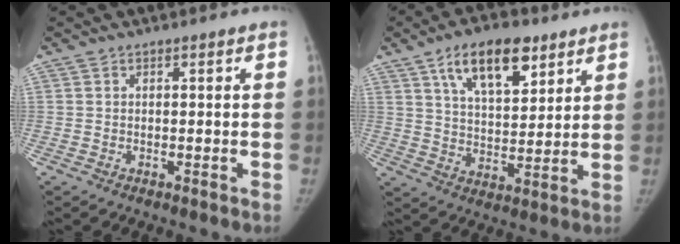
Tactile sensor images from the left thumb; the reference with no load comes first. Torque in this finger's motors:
{"motor_torque": [1.69, 1.10, 1.52, -1.18, 0.41]}